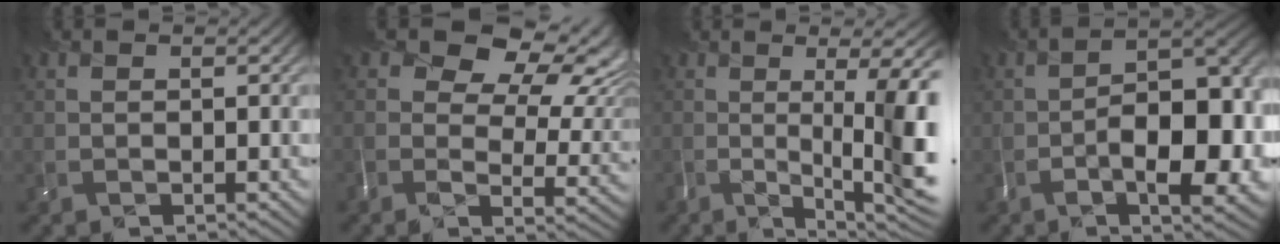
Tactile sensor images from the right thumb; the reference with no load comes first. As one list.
[{"total": 11.4, "force": [5.4, 6.5, 7.7], "torque": [-0.124, -0.004, 0.098]}, {"total": 10.8, "force": [-2.1, 2.3, 10.4], "torque": [-0.112, -0.002, -0.032]}, {"total": 11.0, "force": [-4.4, 3.6, 9.5], "torque": [-0.143, 0.001, -0.063]}]